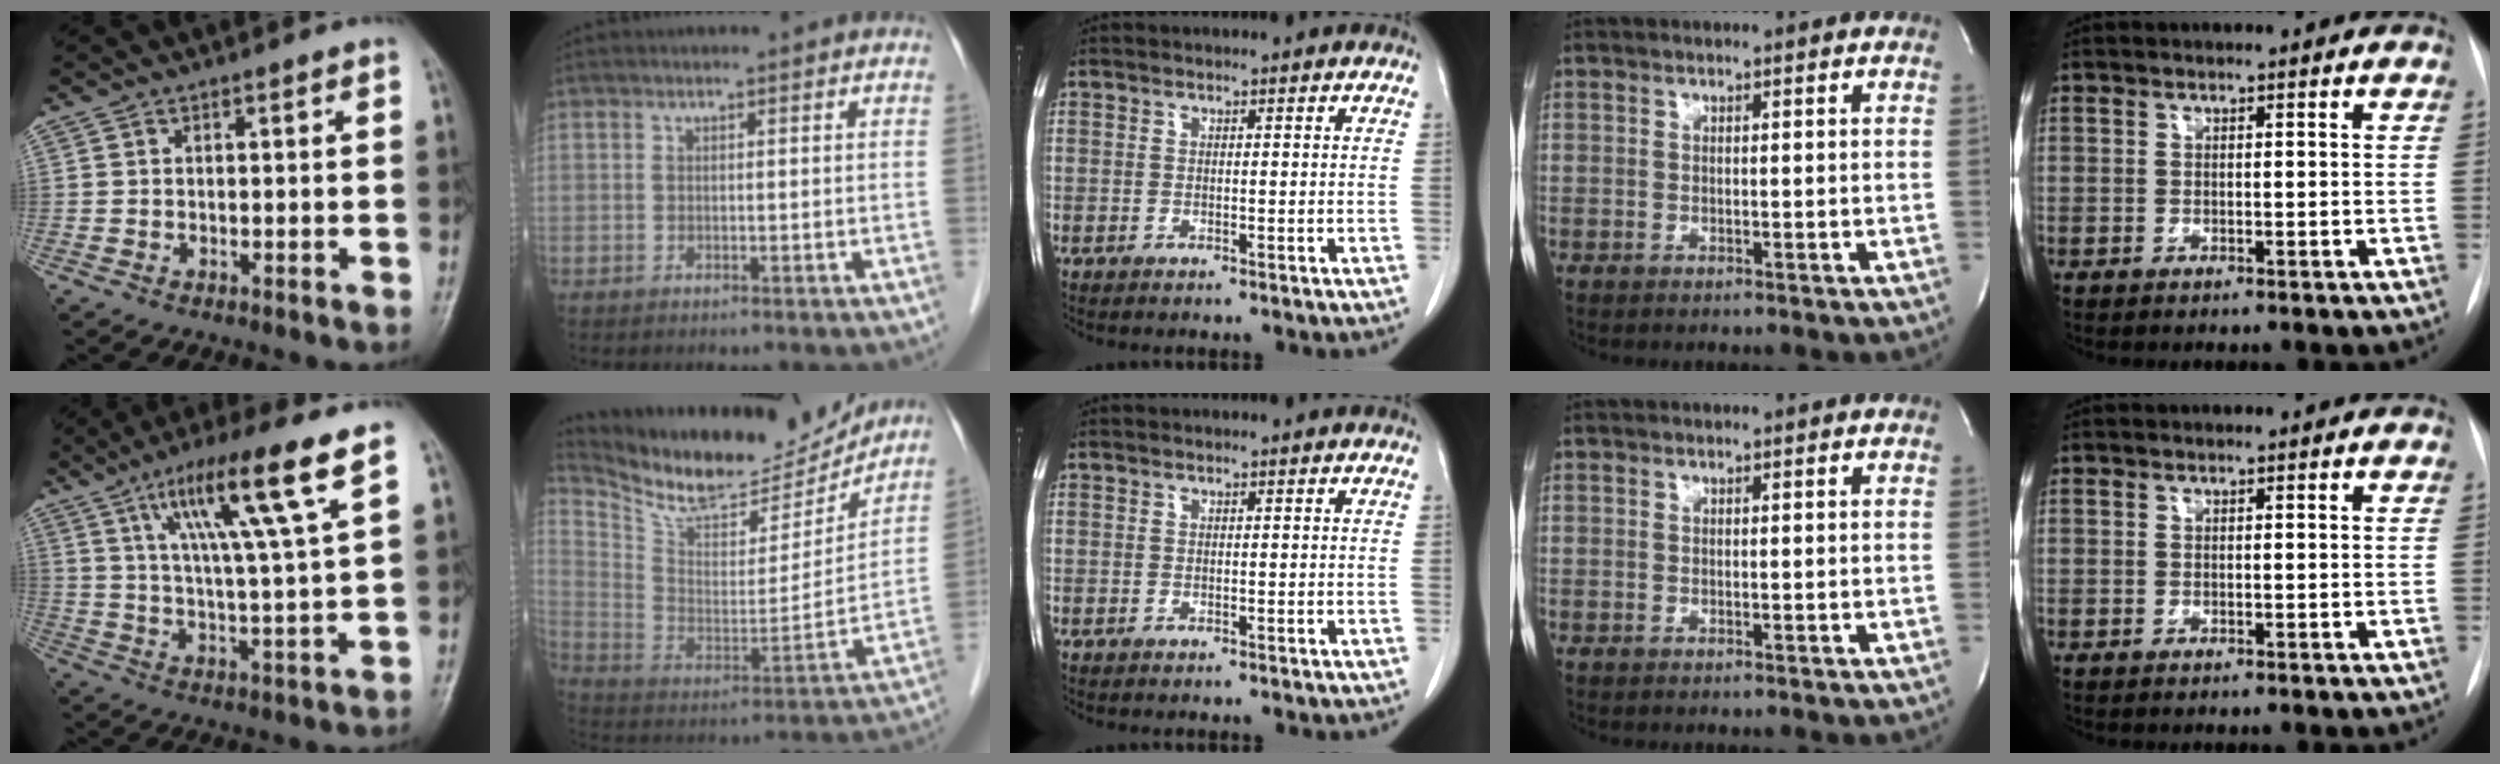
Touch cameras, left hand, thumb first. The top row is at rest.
{"thumb": {"total": 15.3, "force": [8.1, 0.9, 13.0], "torque": [-0.226, -0.026, 0.138]}, "index": {"total": 18.9, "force": [17.5, 5.0, 5.2], "torque": [-0.102, -0.020, 0.284]}}